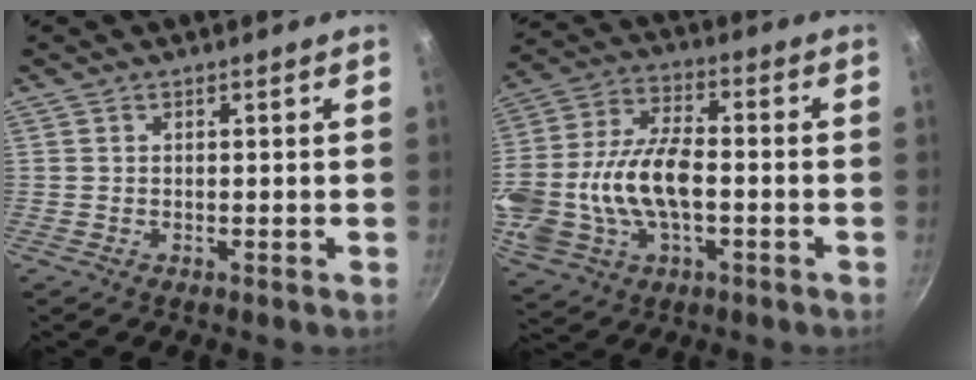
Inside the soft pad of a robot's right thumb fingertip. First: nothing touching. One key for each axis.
{"total": 20.7, "fx": -2.8, "fy": 12.1, "fz": 16.6, "tx": -0.368, "ty": 0.022, "tz": -0.040}